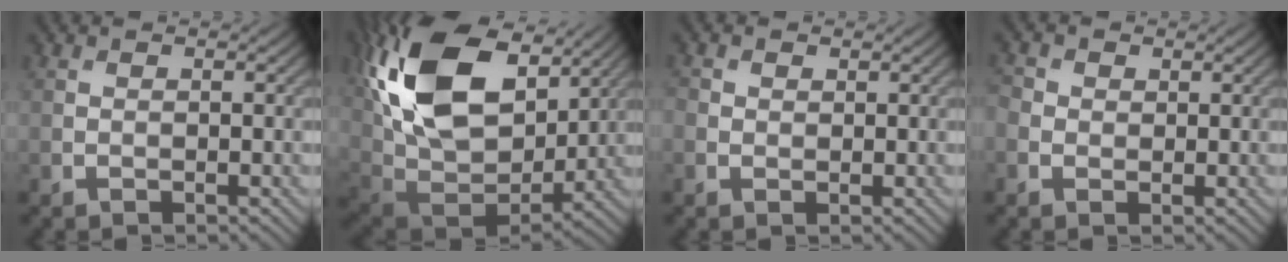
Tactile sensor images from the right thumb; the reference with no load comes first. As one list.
[{"total": 20.1, "force": [8.0, 12.4, 13.6], "torque": [-0.308, 0.024, 0.150]}, {"total": 1.5, "force": [0.3, 1.4, 0.6], "torque": [-0.016, 0.000, 0.004]}, {"total": 2.4, "force": [0.1, 2.2, 1.0], "torque": [-0.029, 0.004, -0.004]}]